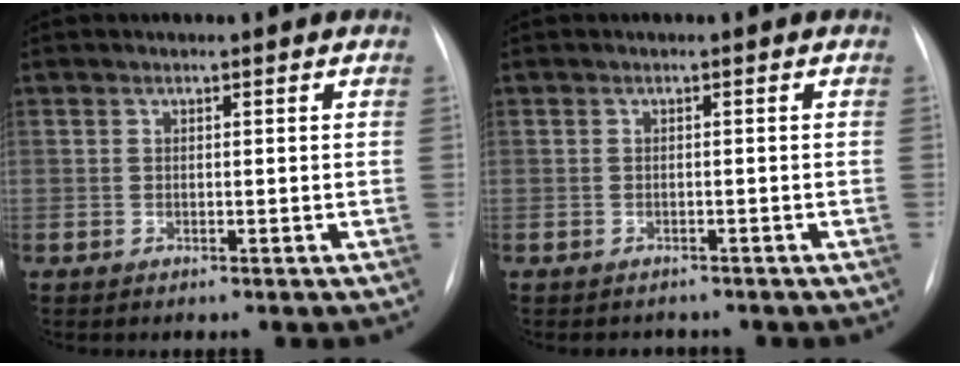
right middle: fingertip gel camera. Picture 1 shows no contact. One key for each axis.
{"total": 1.7, "fx": -1.5, "fy": 0.7, "fz": -0.1, "tx": 0.001, "ty": -0.001, "tz": -0.020}